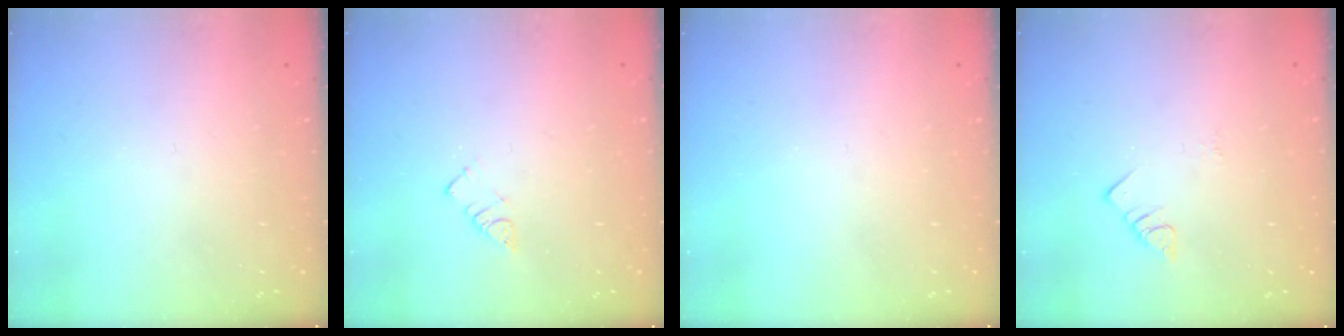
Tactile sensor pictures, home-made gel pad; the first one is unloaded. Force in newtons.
{"total": 2.7, "press": 2.7, "slide": 0.4}
{"total": 0.0}
{"total": 1.8, "press": 1.8, "slide": 0.3}